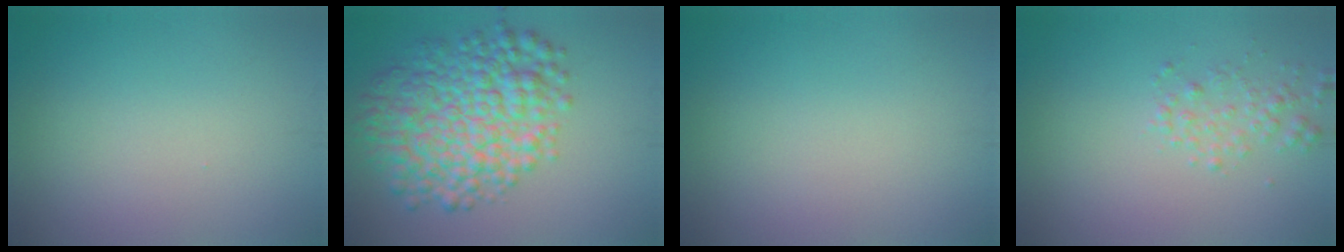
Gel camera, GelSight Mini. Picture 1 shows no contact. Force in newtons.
{"total": 8.6, "press": 8.6, "slide": 0.1}
{"total": 0.0}
{"total": 1.9, "press": 1.9, "slide": 0.1}